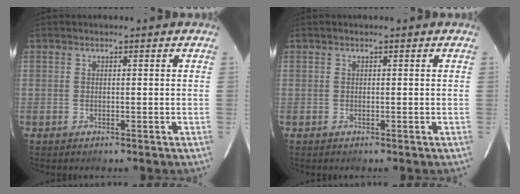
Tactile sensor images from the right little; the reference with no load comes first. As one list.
[{"total": 0.0}]